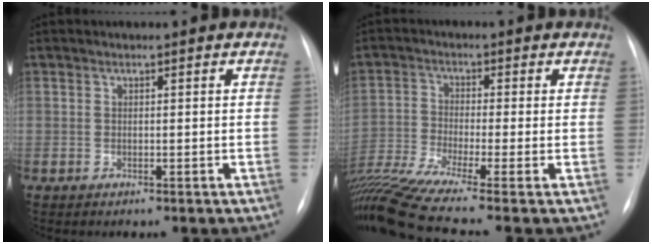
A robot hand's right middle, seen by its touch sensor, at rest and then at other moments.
{"total": 12.2, "force": [-9.3, -1.3, 7.7], "torque": [-0.153, -0.017, -0.169]}